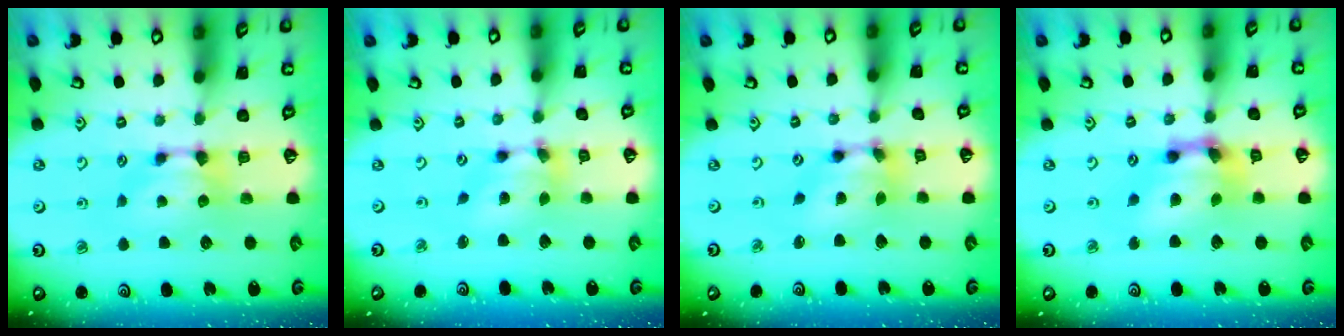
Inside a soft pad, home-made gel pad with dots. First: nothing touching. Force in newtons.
{"total": 5.4, "press": 5.1, "slide": 1.7}
{"total": 6.5, "press": 6.1, "slide": 2.2}
{"total": 9.1, "press": 8.5, "slide": 3.2}